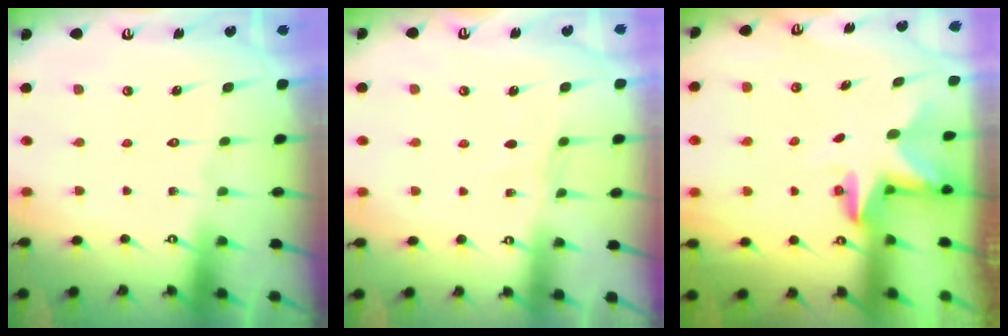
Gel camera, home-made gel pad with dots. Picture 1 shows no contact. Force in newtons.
{"total": 3.6, "press": 3.6, "slide": 0.4}
{"total": 3.3, "press": 3.3, "slide": 0.2}